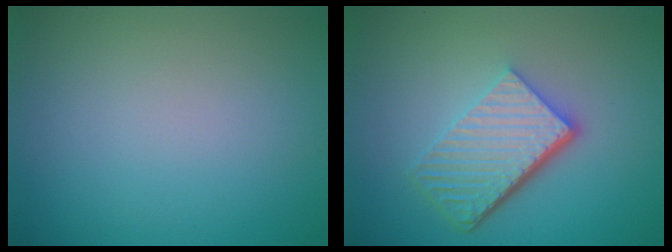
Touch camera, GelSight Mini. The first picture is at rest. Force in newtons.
{"total": 6.1, "press": 4.1, "slide": 4.5}